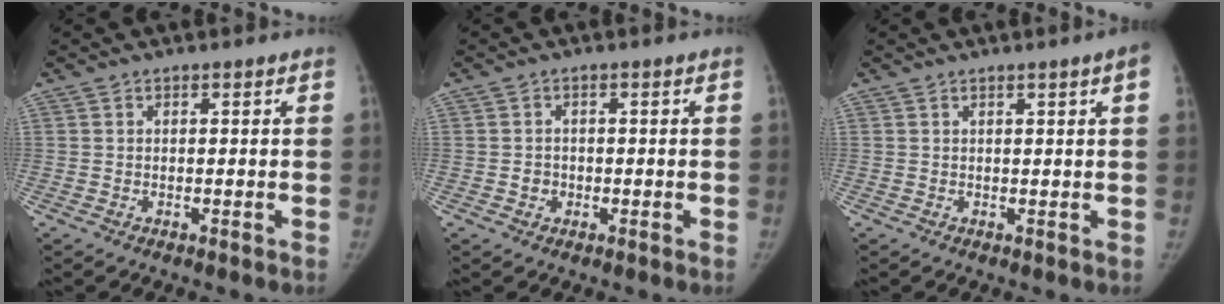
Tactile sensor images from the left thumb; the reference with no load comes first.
{"total": 2.1, "force": [-0.5, 1.9, 0.6], "torque": [0.003, 0.007, -0.007]}
{"total": 3.0, "force": [1.4, -0.3, 2.7], "torque": [-0.038, -0.002, 0.018]}